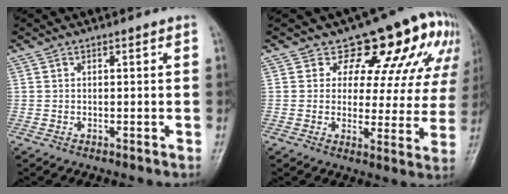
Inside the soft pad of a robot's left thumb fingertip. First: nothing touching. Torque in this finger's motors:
{"motor_torque": [0.02, 0.32, 0.10, -0.13, 0.09]}